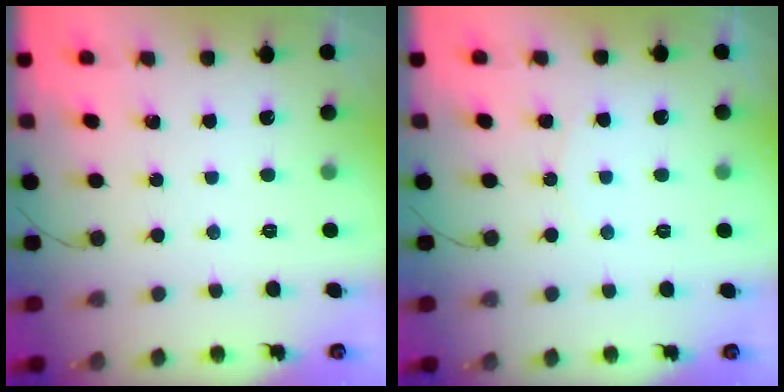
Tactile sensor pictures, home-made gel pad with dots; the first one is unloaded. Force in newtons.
{"total": 4.1, "press": 4.1, "slide": 0.5}